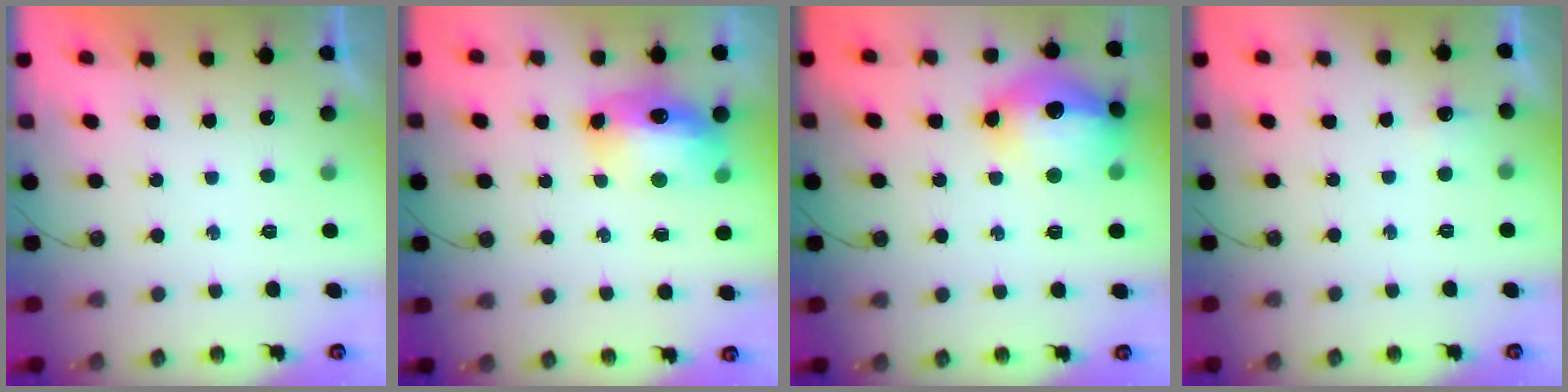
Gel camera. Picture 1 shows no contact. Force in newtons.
{"total": 13.6, "press": 13.5, "slide": 1.3}
{"total": 18.2, "press": 18.2, "slide": 1.5}
{"total": 12.5, "press": 4.7, "slide": 11.6}